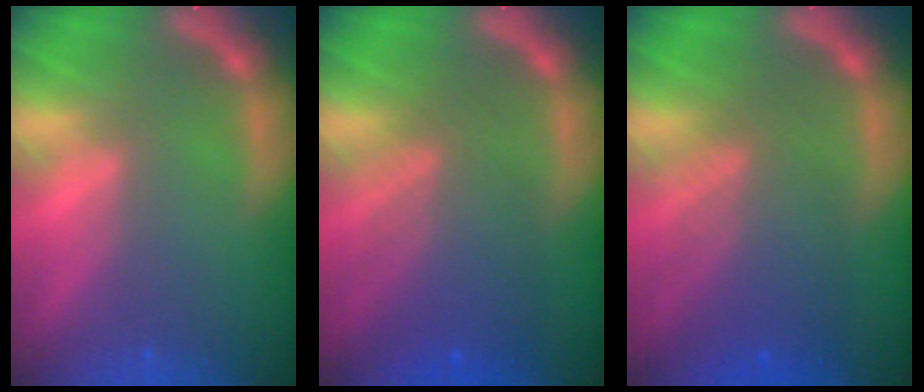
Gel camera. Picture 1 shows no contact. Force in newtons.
{"total": 6.6}
{"total": 6.6}